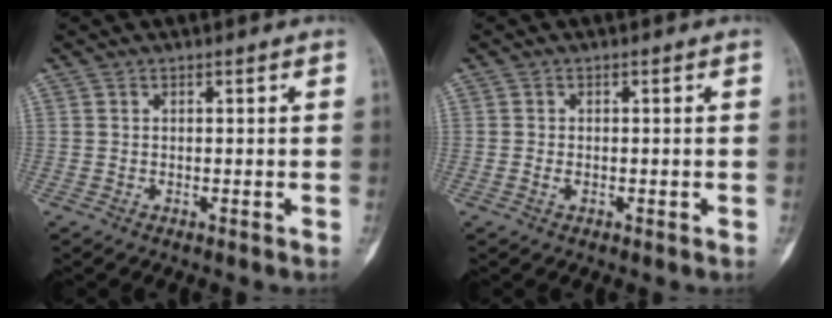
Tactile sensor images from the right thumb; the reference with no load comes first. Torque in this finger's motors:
{"motor_torque": [-0.30, 0.01, 0.16, 0.18, -0.02]}